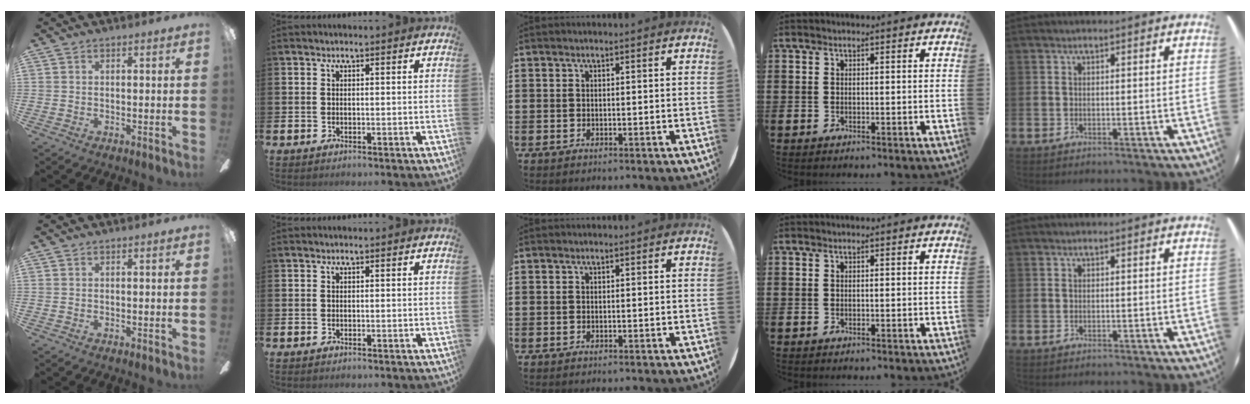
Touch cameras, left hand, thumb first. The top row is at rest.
{}